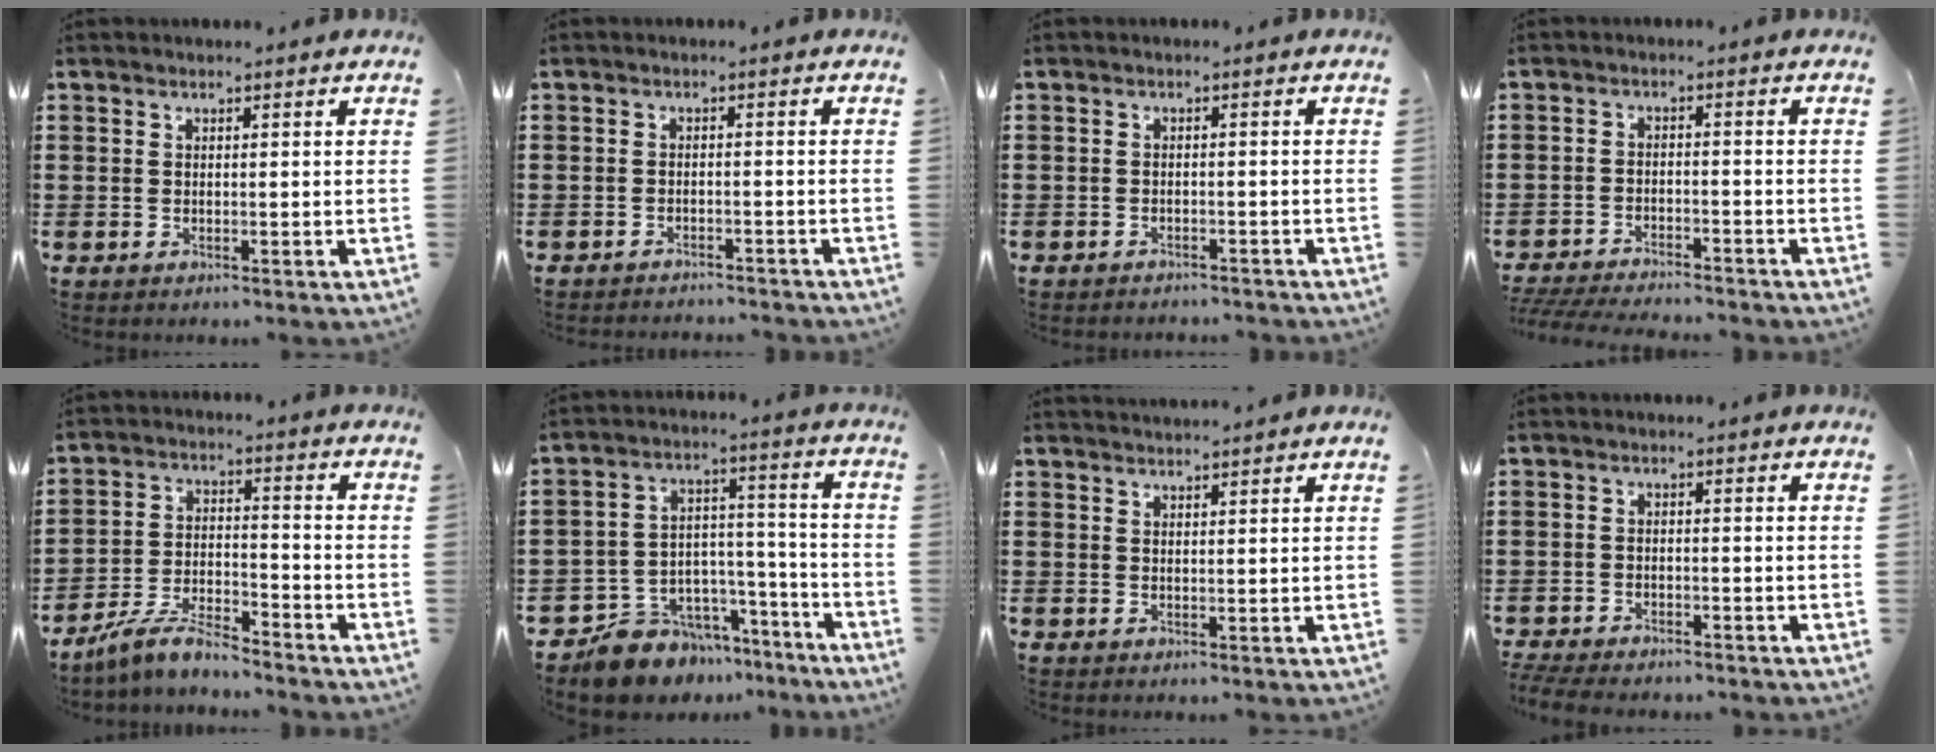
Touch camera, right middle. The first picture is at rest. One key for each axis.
{"total": 1.7, "fx": -1.7, "fy": 0.0, "fz": 0.0, "tx": -0.004, "ty": 0.002, "tz": -0.036}
{"total": 1.3, "fx": -1.3, "fy": 0.0, "fz": -0.1, "tx": -0.002, "ty": 0.002, "tz": -0.028}
{"total": 4.0, "fx": -4.0, "fy": 0.0, "fz": 0.6, "tx": -0.018, "ty": -0.003, "tz": -0.084}
{"total": 6.9, "fx": -6.3, "fy": 1.0, "fz": 2.7, "tx": -0.058, "ty": 0.004, "tz": -0.123}
{"total": 8.6, "fx": -7.8, "fy": 3.6, "fz": 0.0, "tx": -0.007, "ty": 0.029, "tz": -0.149}
{"total": 1.5, "fx": 1.4, "fy": -0.3, "fz": 0.0, "tx": -0.002, "ty": -0.001, "tz": 0.028}
{"total": 2.7, "fx": -2.7, "fy": 0.3, "fz": 0.3, "tx": -0.016, "ty": -0.002, "tz": -0.060}